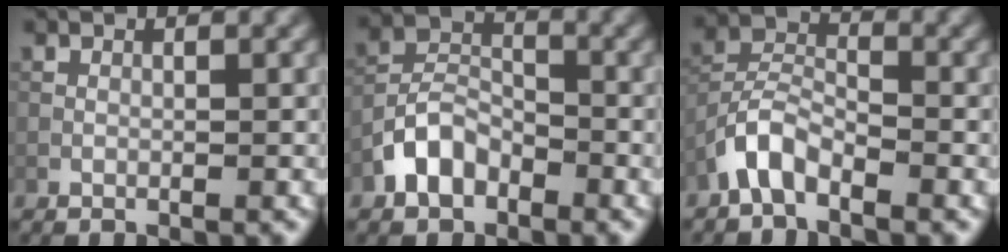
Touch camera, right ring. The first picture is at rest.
{"total": 4.0, "force": [-2.0, 2.8, 2.1], "torque": [-0.041, 0.010, -0.049]}
{"total": 3.0, "force": [-2.2, 1.3, 1.7], "torque": [-0.036, 0.015, -0.054]}